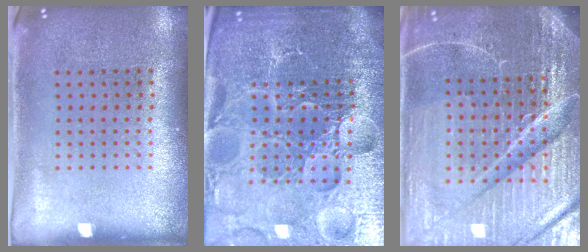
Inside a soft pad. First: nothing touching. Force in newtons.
{"total": 6.5, "press": 5.8, "slide": 3.0}
{"total": 6.5, "press": 5.8, "slide": 3.0}